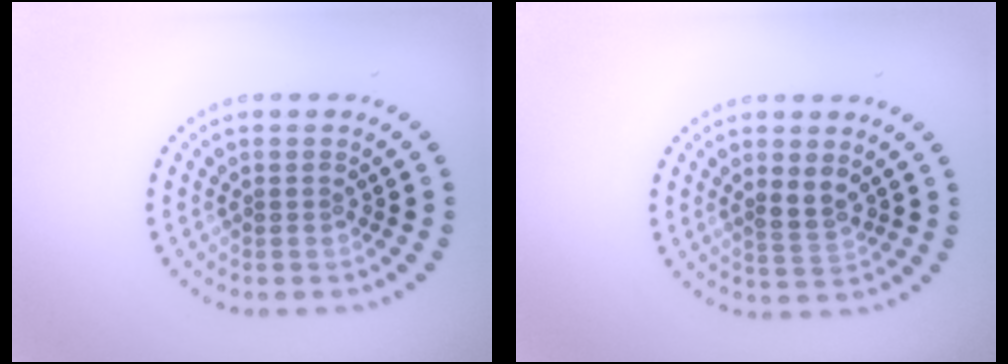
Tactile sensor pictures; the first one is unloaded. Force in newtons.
{"total": 2.0, "press": 1.8, "slide": 0.7}